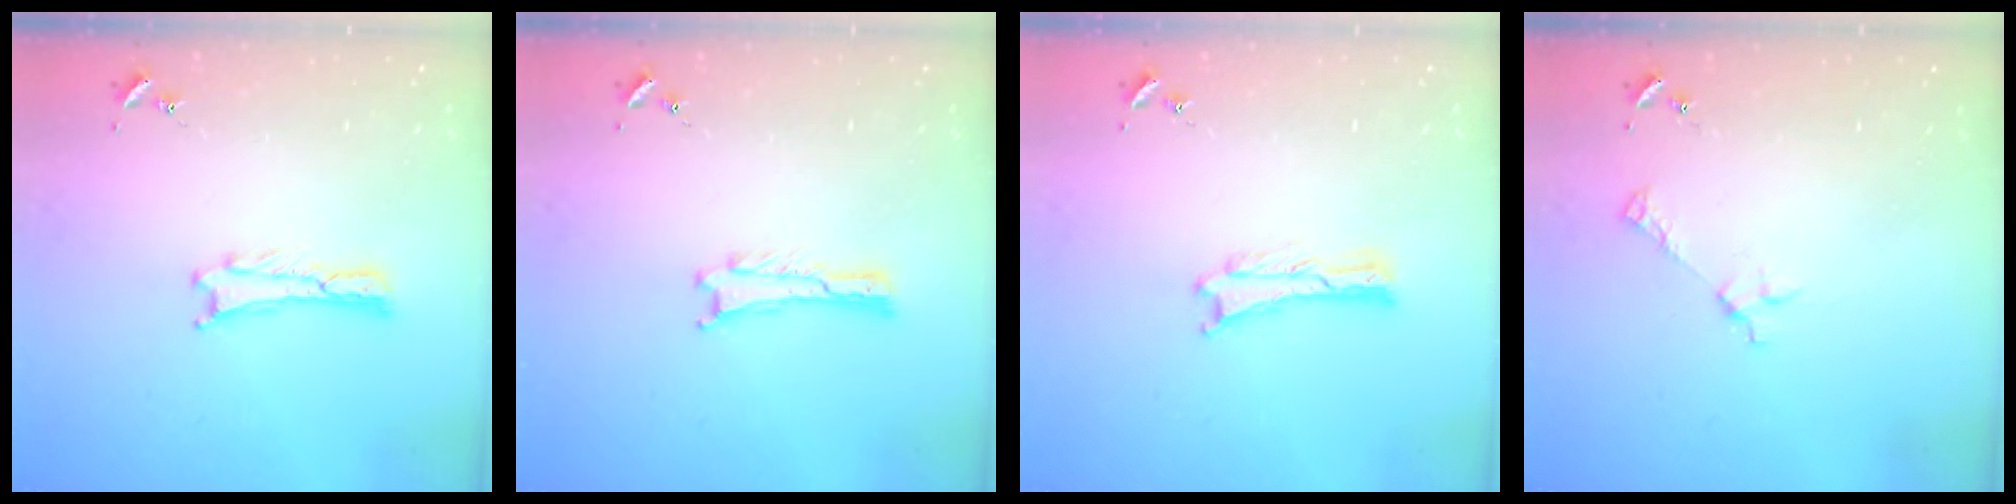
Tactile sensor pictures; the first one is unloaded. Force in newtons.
{"total": 0.0}
{"total": 0.0}
{"total": 2.6, "press": 2.6, "slide": 0.3}